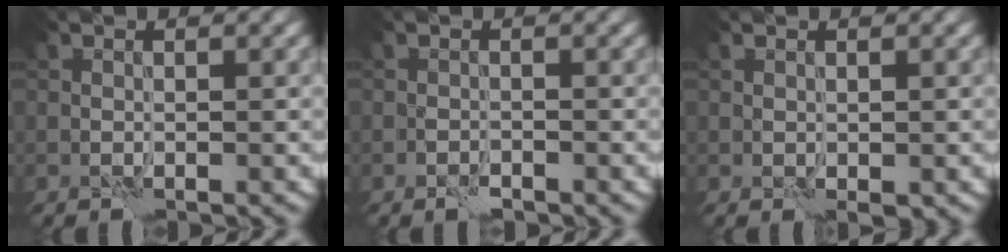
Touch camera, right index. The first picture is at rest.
{"total": 1.0, "force": [-0.8, 0.5, 0.5], "torque": [-0.006, 0.000, -0.014]}
{"total": 1.1, "force": [-0.2, 0.9, 0.7], "torque": [-0.012, -0.007, 0.002]}